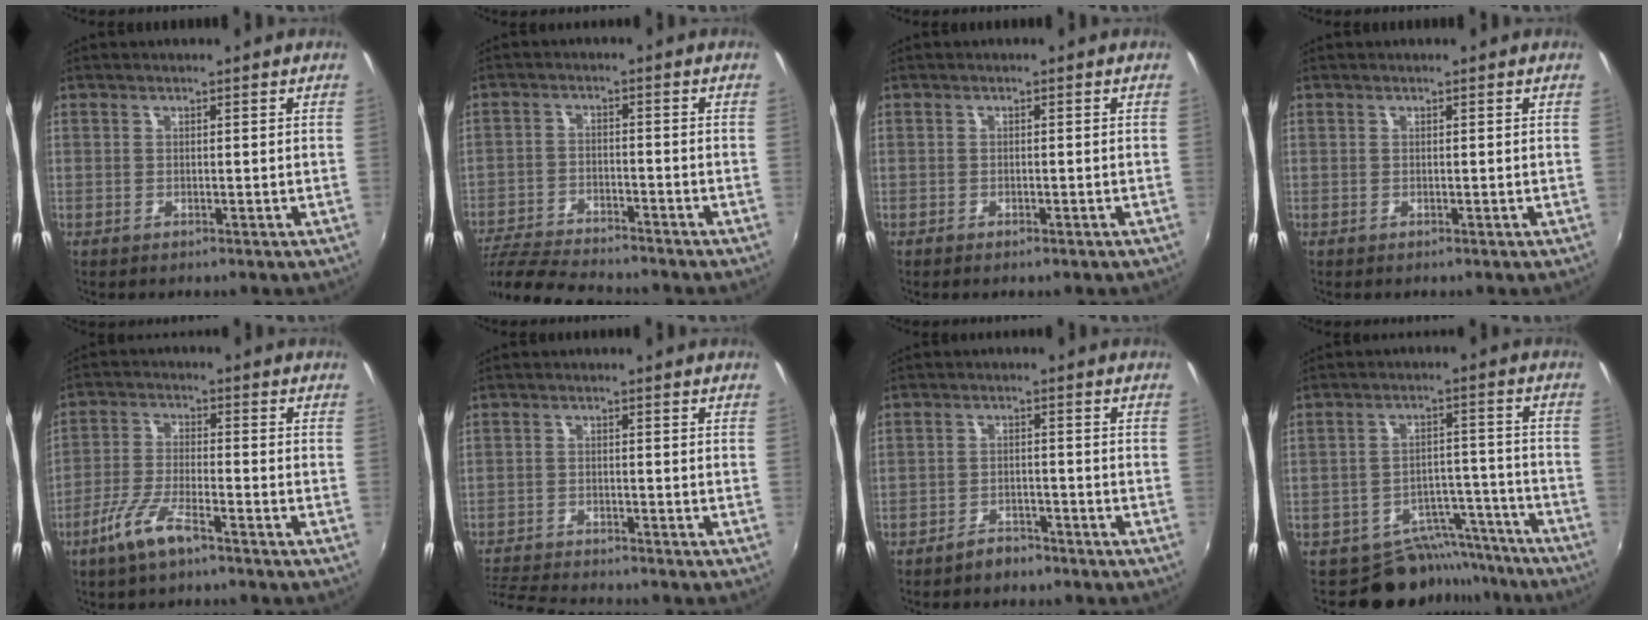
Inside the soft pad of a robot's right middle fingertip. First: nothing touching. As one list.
[{"total": 14.4, "force": [-12.9, 2.7, 5.8], "torque": [-0.145, -0.025, -0.225]}, {"total": 1.2, "force": [-0.9, 0.5, 0.5], "torque": [-0.011, -0.005, -0.017]}, {"total": 0.0}, {"total": 7.9, "force": [-5.2, 1.7, 5.7], "torque": [-0.125, -0.008, -0.101]}, {"total": 8.1, "force": [-7.8, 0.9, 2.2], "torque": [-0.069, -0.017, -0.140]}, {"total": 3.6, "force": [-3.1, 1.7, 0.9], "torque": [-0.025, 0.008, -0.045]}, {"total": 10.8, "force": [-9.7, 4.7, 0.6], "torque": [-0.005, 0.044, -0.126]}]